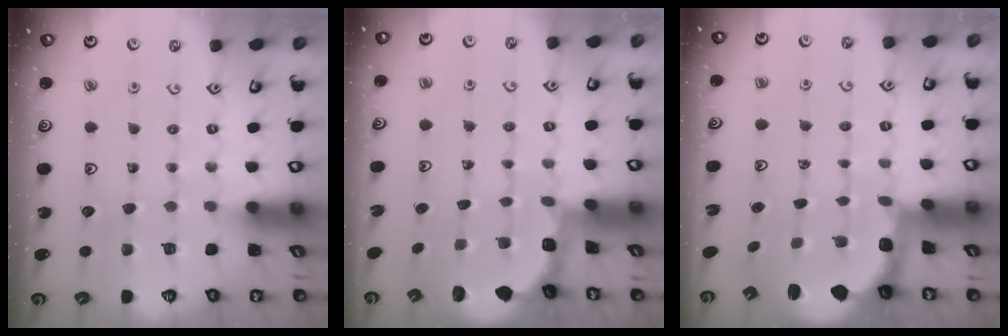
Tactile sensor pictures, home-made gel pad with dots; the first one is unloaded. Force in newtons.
{"total": 1.9, "press": 1.8, "slide": 0.7}
{"total": 2.4, "press": 1.2, "slide": 2.1}